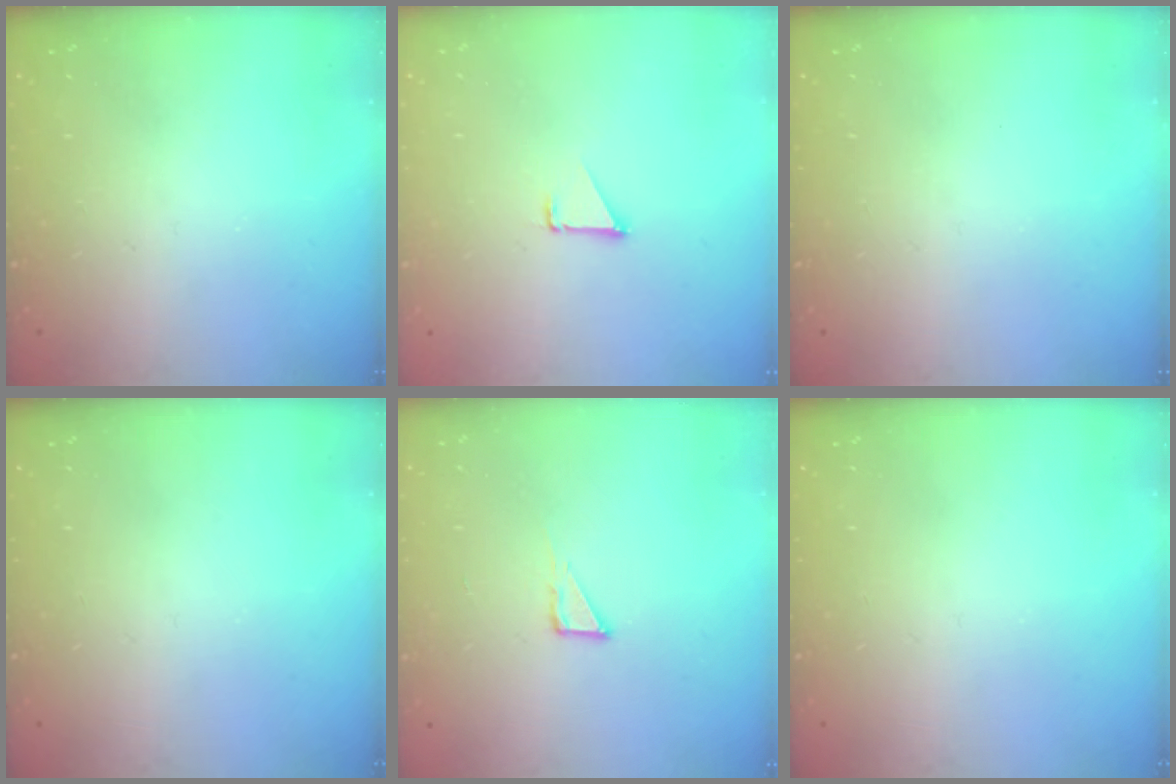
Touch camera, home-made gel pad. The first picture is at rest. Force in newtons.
{"total": 1.5, "press": 1.5, "slide": 0.1}
{"total": 0.0}
{"total": 0.0}
{"total": 3.6, "press": 3.6, "slide": 0.3}
{"total": 0.0}